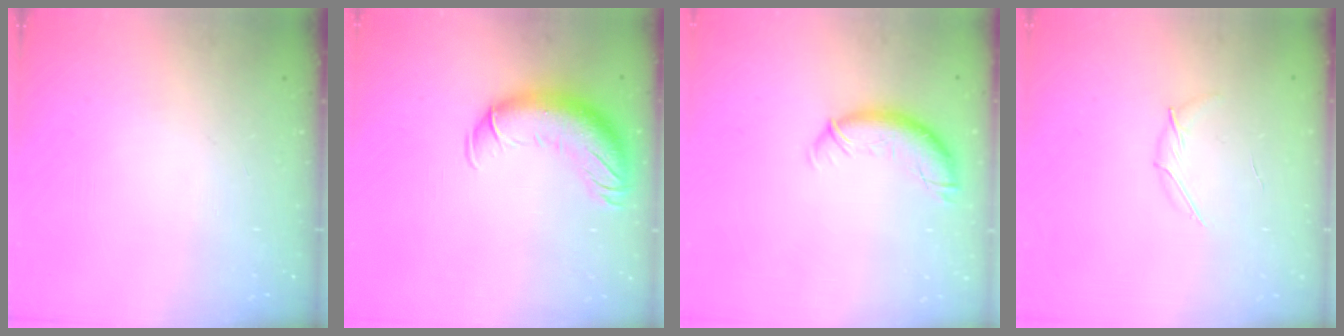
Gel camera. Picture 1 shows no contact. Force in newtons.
{"total": 14.0, "press": 13.6, "slide": 3.3}
{"total": 9.9, "press": 9.9, "slide": 1.3}
{"total": 4.1, "press": 4.0, "slide": 1.0}